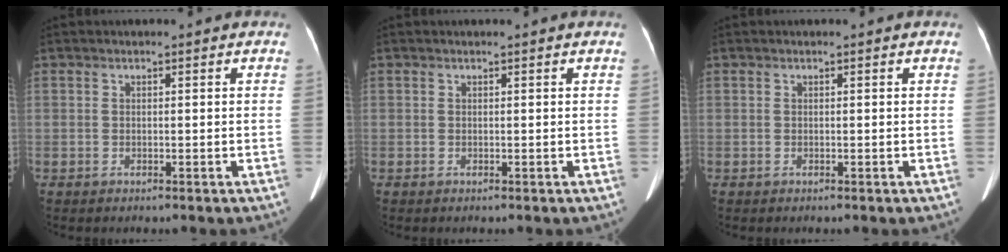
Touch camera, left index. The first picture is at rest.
{"total": 0.0}
{"total": 0.0}